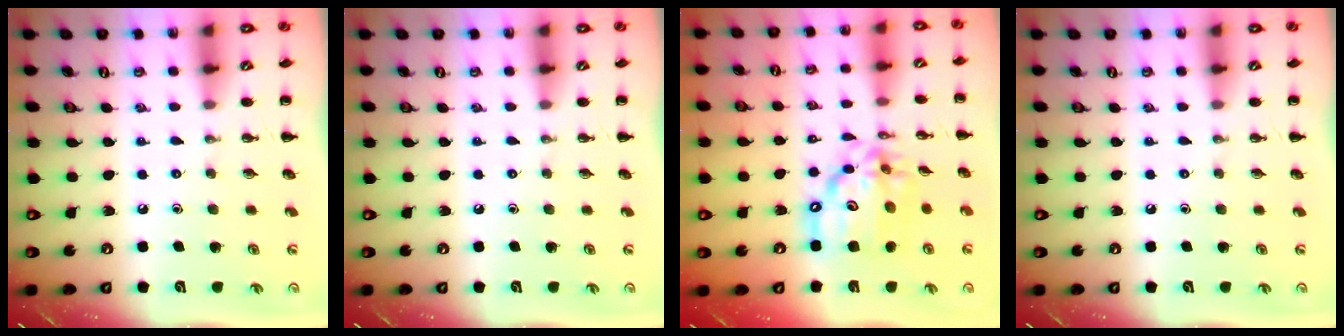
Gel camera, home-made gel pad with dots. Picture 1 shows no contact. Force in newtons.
{"total": 0.0}
{"total": 14.3, "press": 13.8, "slide": 3.9}
{"total": 0.0}